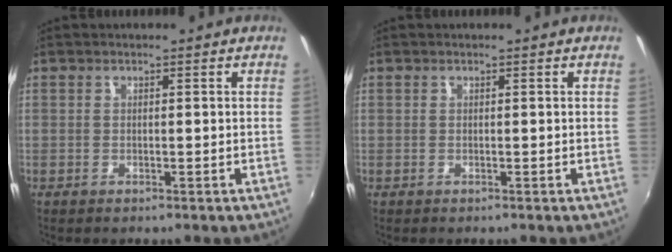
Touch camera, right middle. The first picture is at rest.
{"total": 0.0}